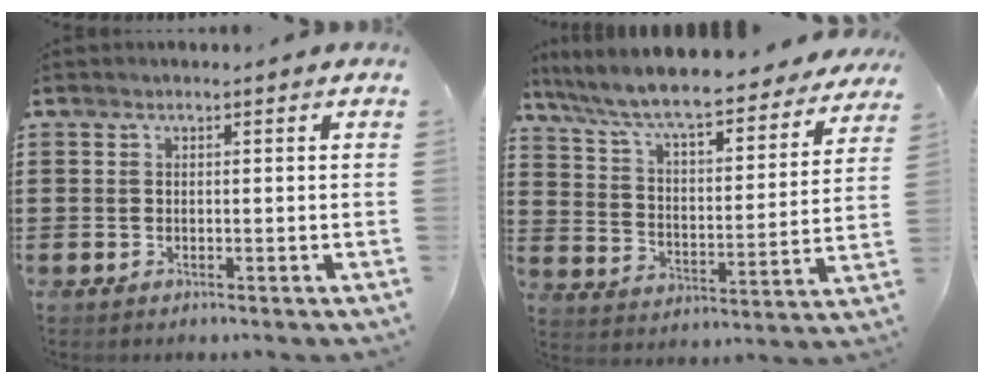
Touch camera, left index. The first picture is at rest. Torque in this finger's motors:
{"motor_torque": [1.55, -0.59, 1.05, 0.21]}